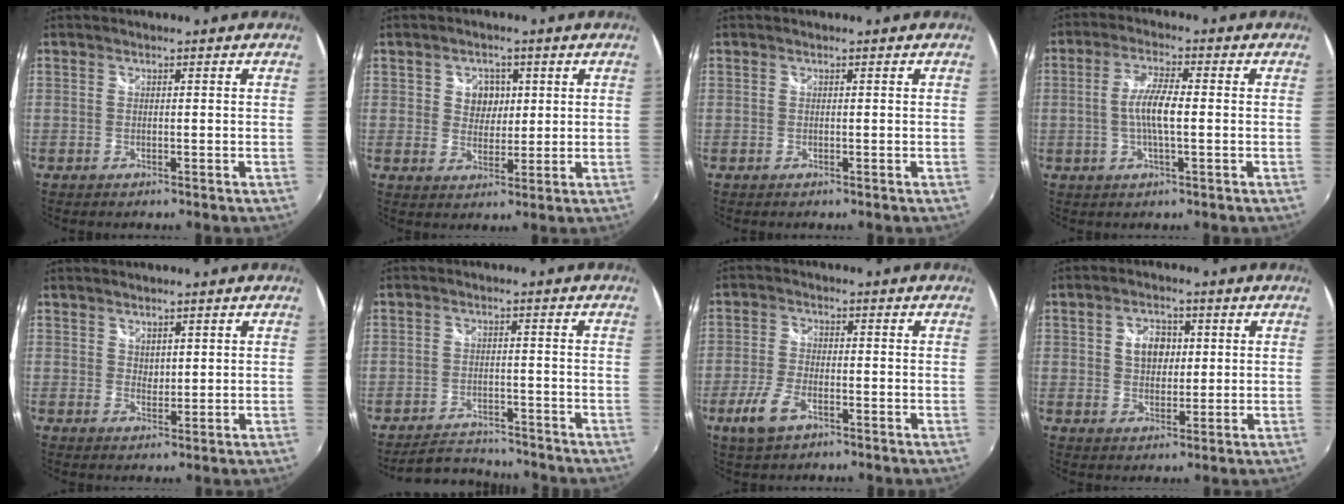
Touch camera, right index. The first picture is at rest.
{"total": 5.0, "force": [1.4, 4.3, 2.1], "torque": [-0.029, 0.009, 0.025]}
{"total": 0.0}
{"total": 6.2, "force": [-0.5, 1.3, 6.0], "torque": [-0.116, 0.003, -0.011]}
{"total": 2.0, "force": [1.5, 1.2, 0.5], "torque": [-0.003, 0.001, 0.026]}
{"total": 7.1, "force": [-6.6, 2.4, 0.8], "torque": [-0.040, 0.010, -0.101]}
{"total": 6.4, "force": [-3.4, 2.9, 4.5], "torque": [-0.111, -0.008, -0.065]}
{"total": 6.1, "force": [1.5, 4.5, 3.8], "torque": [-0.059, 0.011, 0.027]}